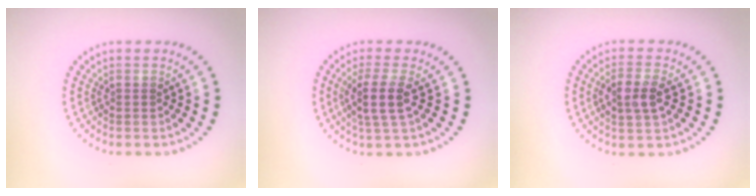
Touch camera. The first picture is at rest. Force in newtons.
{"total": 3.0, "press": 2.5, "slide": 1.6}
{"total": 2.7, "press": 2.6, "slide": 0.8}